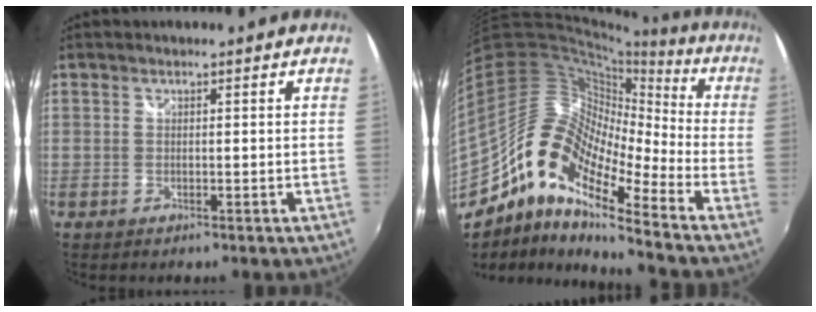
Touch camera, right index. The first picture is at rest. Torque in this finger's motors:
{"motor_torque": [1.07, -1.07, 0.47, 0.09]}